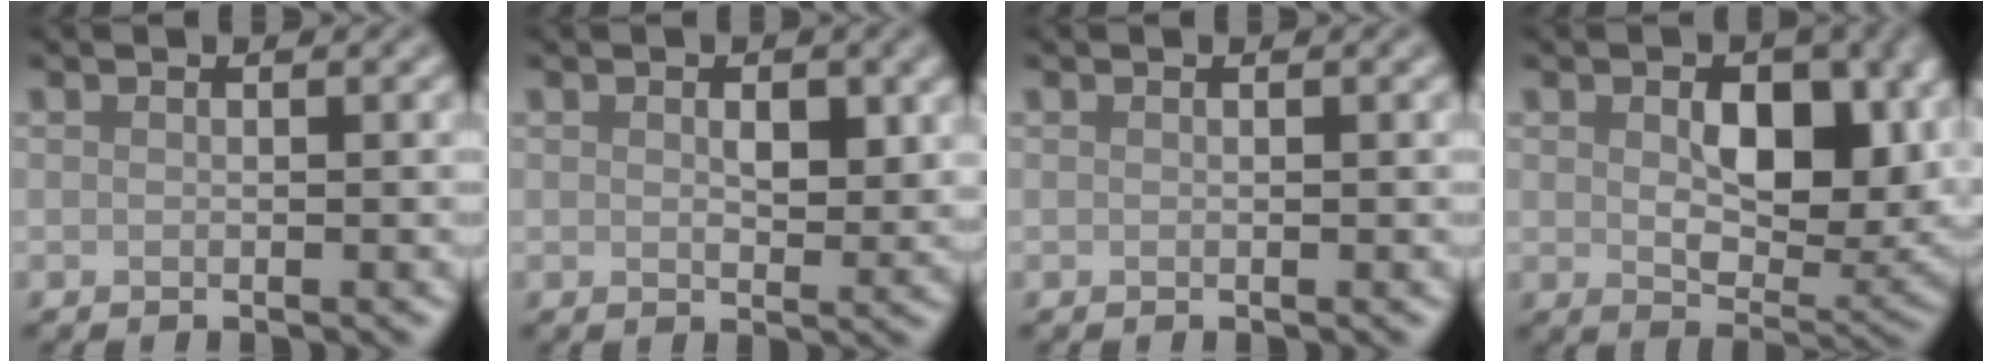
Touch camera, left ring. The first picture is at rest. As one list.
[{"total": 2.9, "force": [0.7, 1.7, 2.3], "torque": [-0.031, -0.007, 0.014]}, {"total": 0.0}, {"total": 8.1, "force": [1.6, 4.9, 6.2], "torque": [-0.089, -0.017, 0.028]}]